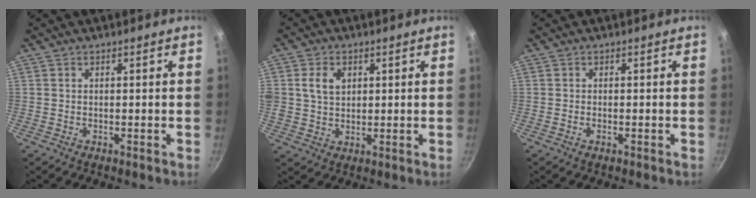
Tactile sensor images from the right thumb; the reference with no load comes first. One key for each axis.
{"total": 5.7, "fx": 1.7, "fy": 4.2, "fz": 3.4, "tx": -0.050, "ty": -0.003, "tz": 0.030}
{"total": 0.7, "fx": -0.3, "fy": 0.3, "fz": 0.5, "tx": -0.013, "ty": 0.002, "tz": -0.005}